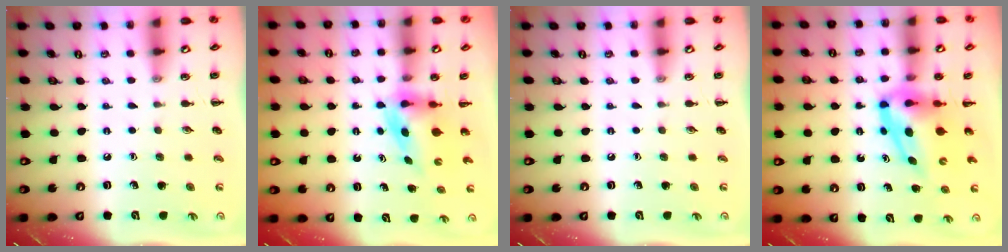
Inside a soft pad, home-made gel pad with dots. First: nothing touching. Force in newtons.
{"total": 5.2, "press": 5.1, "slide": 0.6}
{"total": 0.0}
{"total": 6.7, "press": 6.5, "slide": 1.4}